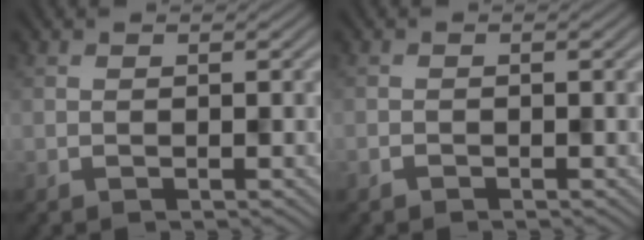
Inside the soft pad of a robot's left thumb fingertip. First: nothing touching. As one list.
[{"total": 0.6, "force": [-0.6, 0.2, -0.2], "torque": [0.004, -0.003, -0.010]}]